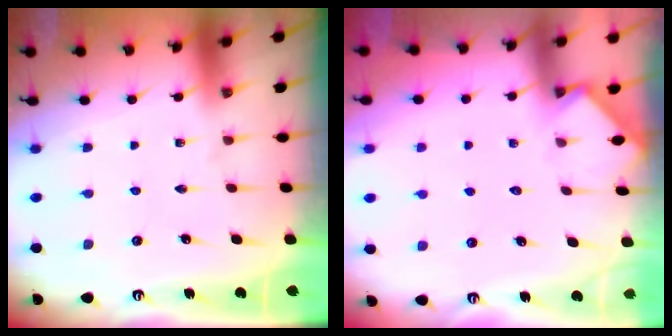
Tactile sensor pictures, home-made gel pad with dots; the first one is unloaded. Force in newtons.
{"total": 2.6, "press": 2.5, "slide": 0.3}